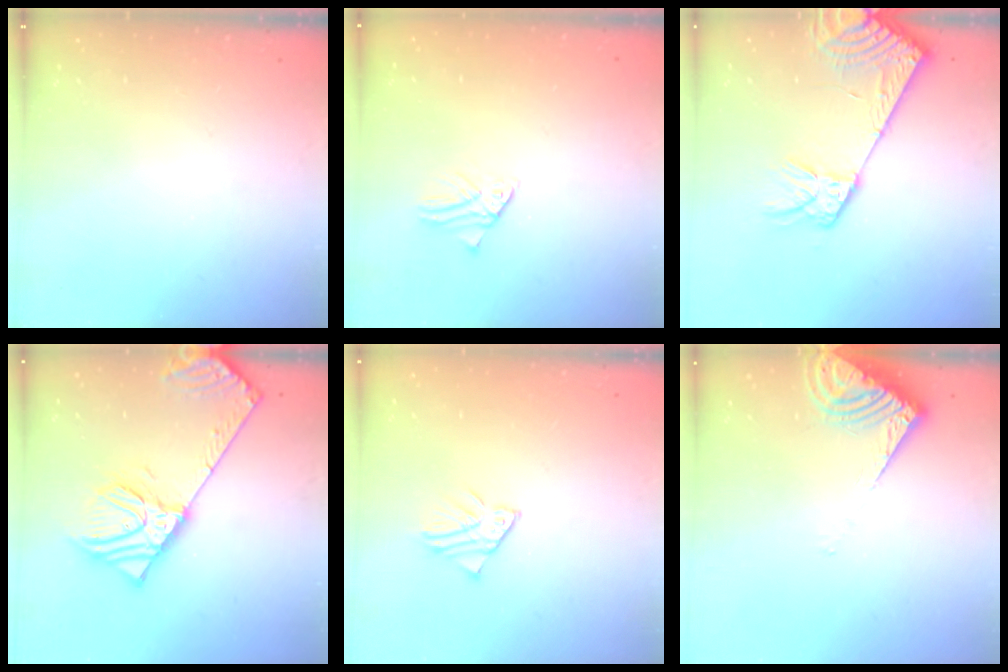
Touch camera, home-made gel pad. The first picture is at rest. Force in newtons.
{"total": 1.1, "press": 1.1, "slide": 0.1}
{"total": 10.3, "press": 10.1, "slide": 2.1}
{"total": 18.0, "press": 17.7, "slide": 3.2}
{"total": 3.3, "press": 3.3, "slide": 0.4}
{"total": 9.7, "press": 9.7, "slide": 0.8}